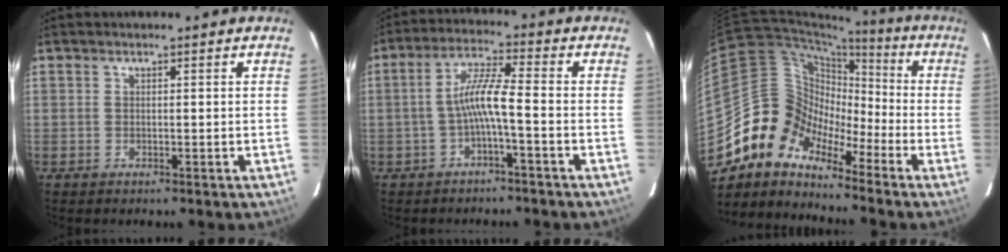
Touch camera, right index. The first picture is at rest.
{"total": 6.0, "force": [-2.2, 0.0, 5.6], "torque": [-0.124, 0.015, -0.041]}
{"total": 10.7, "force": [-8.0, 6.7, 2.5], "torque": [-0.044, 0.040, -0.183]}